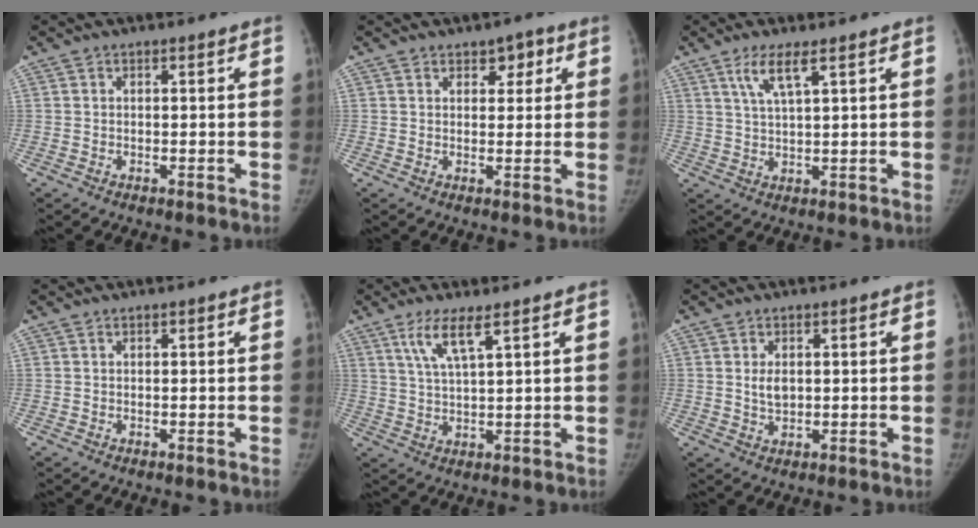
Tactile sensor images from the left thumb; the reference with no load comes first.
{"total": 3.8, "force": [1.9, 2.5, 2.1], "torque": [0.003, -0.005, 0.022]}
{"total": 5.0, "force": [2.9, 0.7, 4.0], "torque": [-0.085, -0.012, 0.063]}
{"total": 0.0}
{"total": 5.8, "force": [3.5, 0.8, 4.6], "torque": [-0.096, -0.018, 0.075]}
{"total": 3.1, "force": [0.6, 2.0, 2.3], "torque": [-0.031, -0.007, 0.015]}